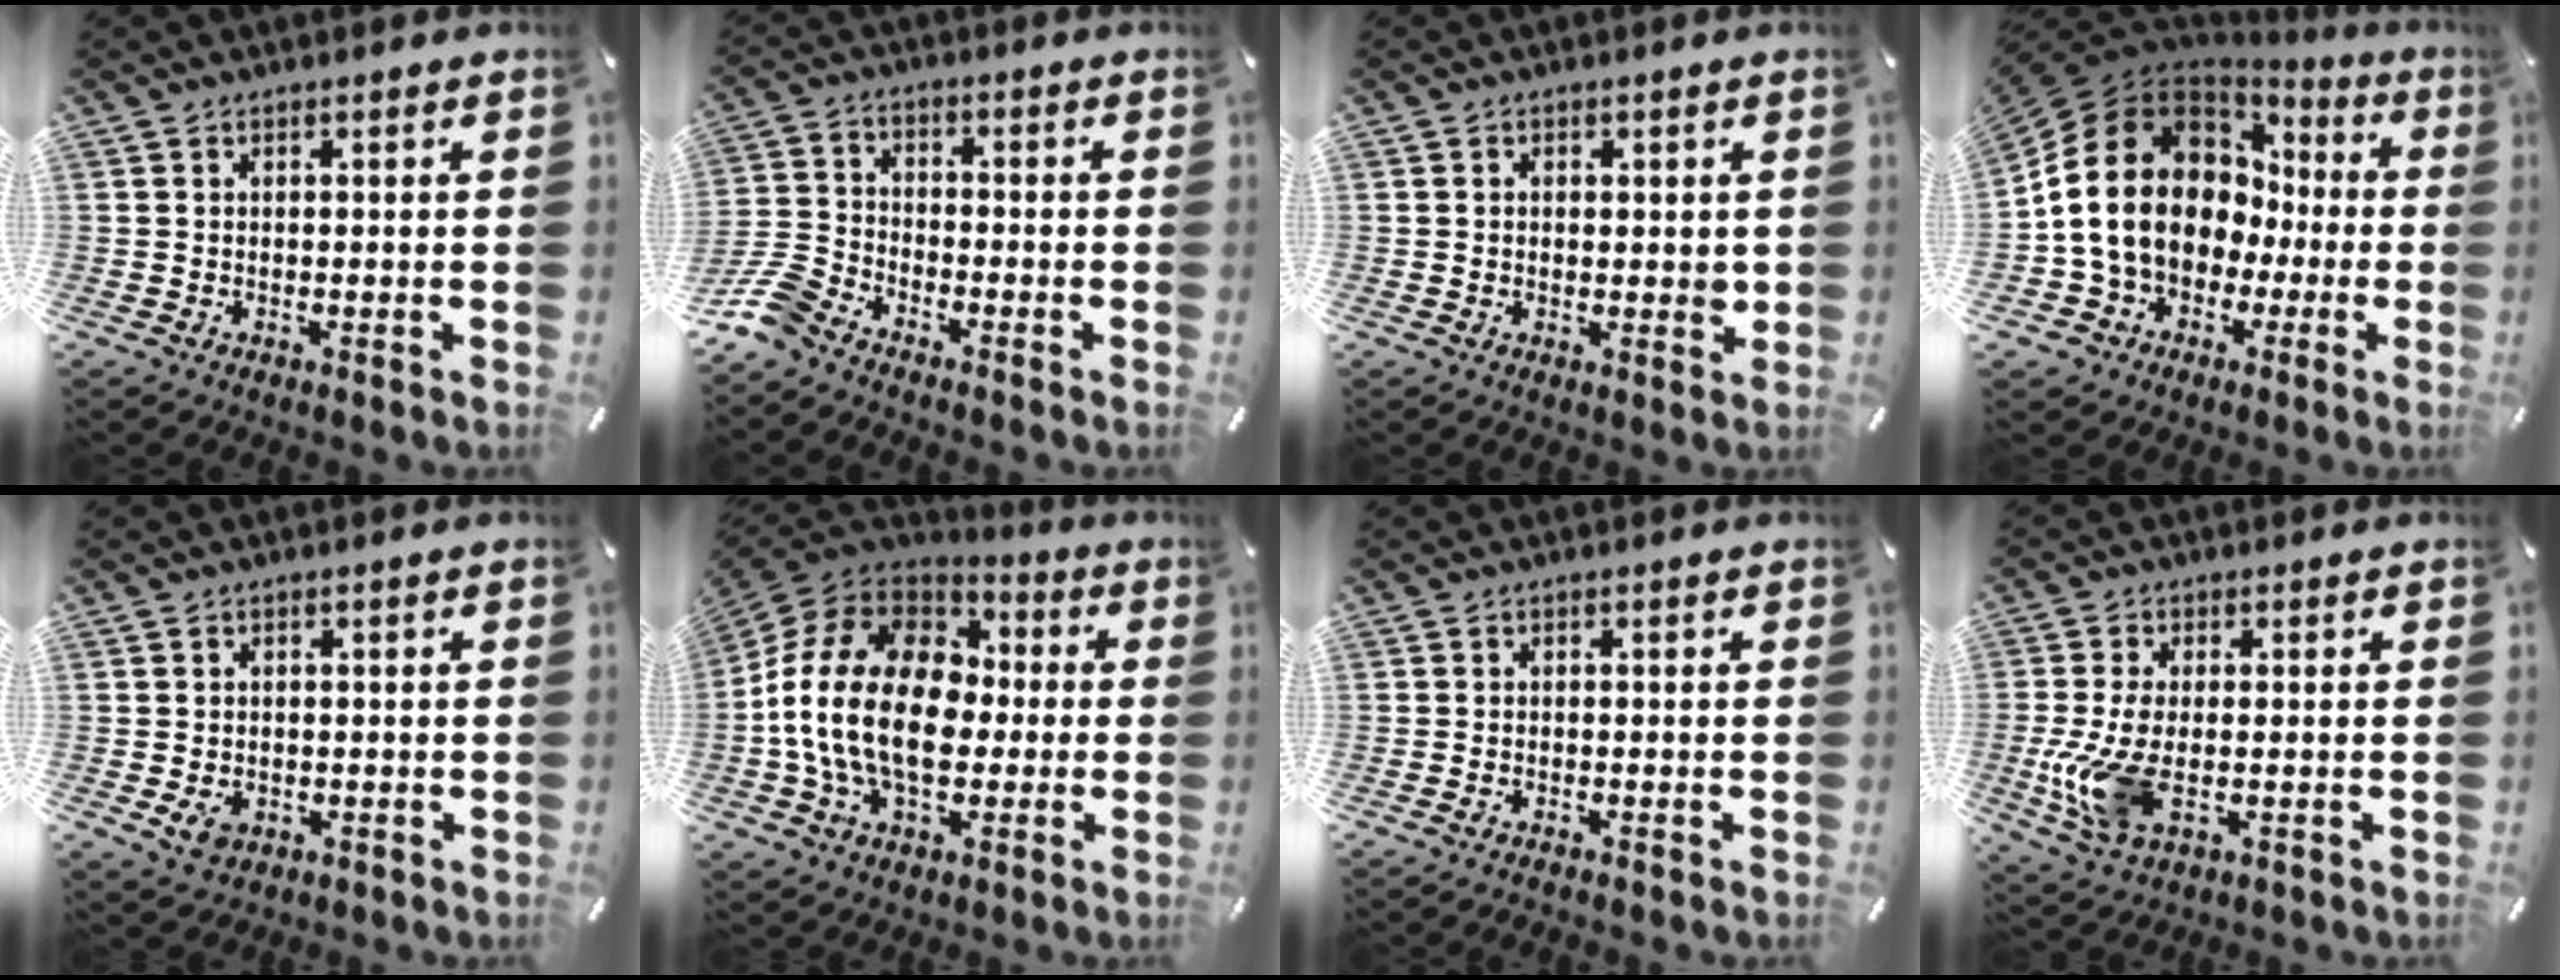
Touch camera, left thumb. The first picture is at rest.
{"total": 7.8, "force": [-6.4, 3.2, 3.0], "torque": [-0.089, 0.016, -0.132]}
{"total": 2.3, "force": [0.2, 1.7, 1.6], "torque": [-0.014, -0.003, 0.000]}
{"total": 16.3, "force": [-0.4, 13.7, 8.8], "torque": [-0.200, -0.002, -0.011]}
{"total": 3.4, "force": [-0.9, 2.7, 1.7], "torque": [-0.027, -0.002, -0.016]}
{"total": 21.0, "force": [-2.4, 14.8, 14.7], "torque": [-0.305, 0.029, -0.038]}
{"total": 0.8, "force": [-0.8, 0.2, 0.4], "torque": [-0.008, -0.002, -0.014]}
{"total": 10.2, "force": [-1.5, 5.1, 8.7], "torque": [-0.201, -0.018, -0.023]}